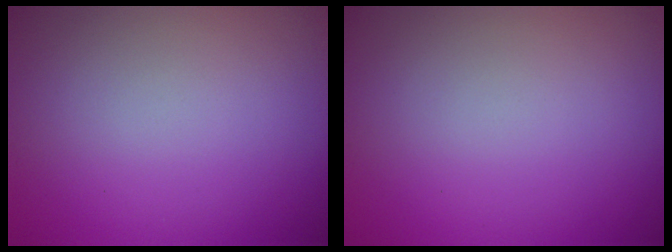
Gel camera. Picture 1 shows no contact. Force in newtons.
{"total": 0.0}